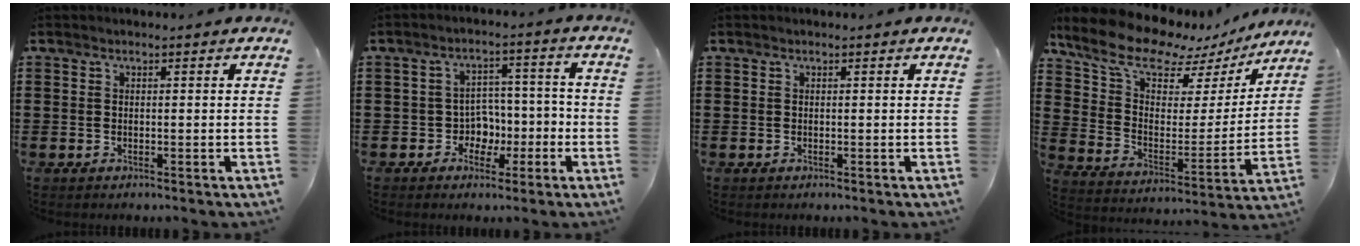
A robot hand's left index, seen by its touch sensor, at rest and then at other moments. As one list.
[{"total": 4.9, "force": [-1.5, 4.4, 1.6], "torque": [-0.038, 0.004, -0.030]}, {"total": 0.0}, {"total": 11.1, "force": [9.2, 4.0, 4.8], "torque": [-0.125, -0.058, 0.159]}]